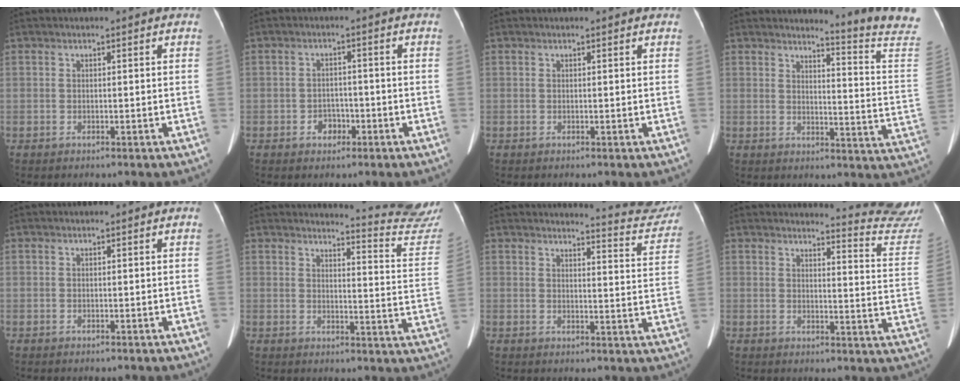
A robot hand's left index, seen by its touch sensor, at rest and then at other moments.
{"total": 2.7, "force": [-1.3, 2.0, 1.2], "torque": [-0.017, 0.007, -0.017]}
{"total": 0.8, "force": [0.8, 0.1, 0.1], "torque": [-0.008, 0.002, 0.006]}
{"total": 12.6, "force": [12.0, -2.9, 2.8], "torque": [-0.042, -0.118, 0.129]}
{"total": 0.0}
{"total": 14.8, "force": [14.7, -1.9, 0.6], "torque": [-0.004, -0.137, 0.144]}
{"total": 11.8, "force": [11.8, 0.4, 0.9], "torque": [0.004, -0.081, 0.109]}
{"total": 13.2, "force": [13.1, -2.0, -0.2], "torque": [0.002, -0.135, 0.128]}